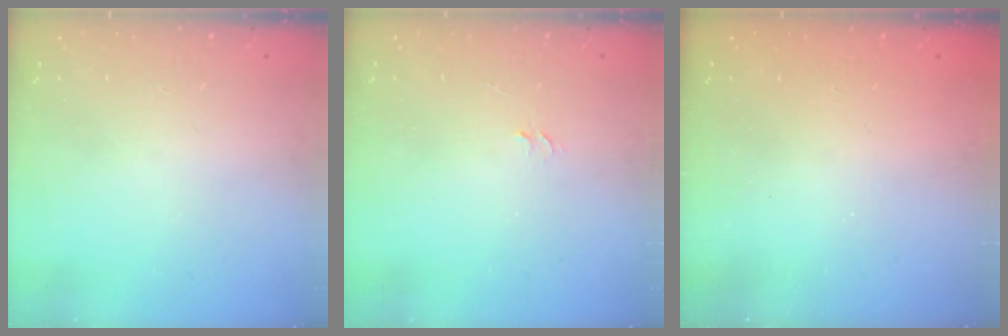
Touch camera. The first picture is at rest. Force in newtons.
{"total": 3.5, "press": 3.5, "slide": 0.3}
{"total": 2.5, "press": 2.4, "slide": 0.8}